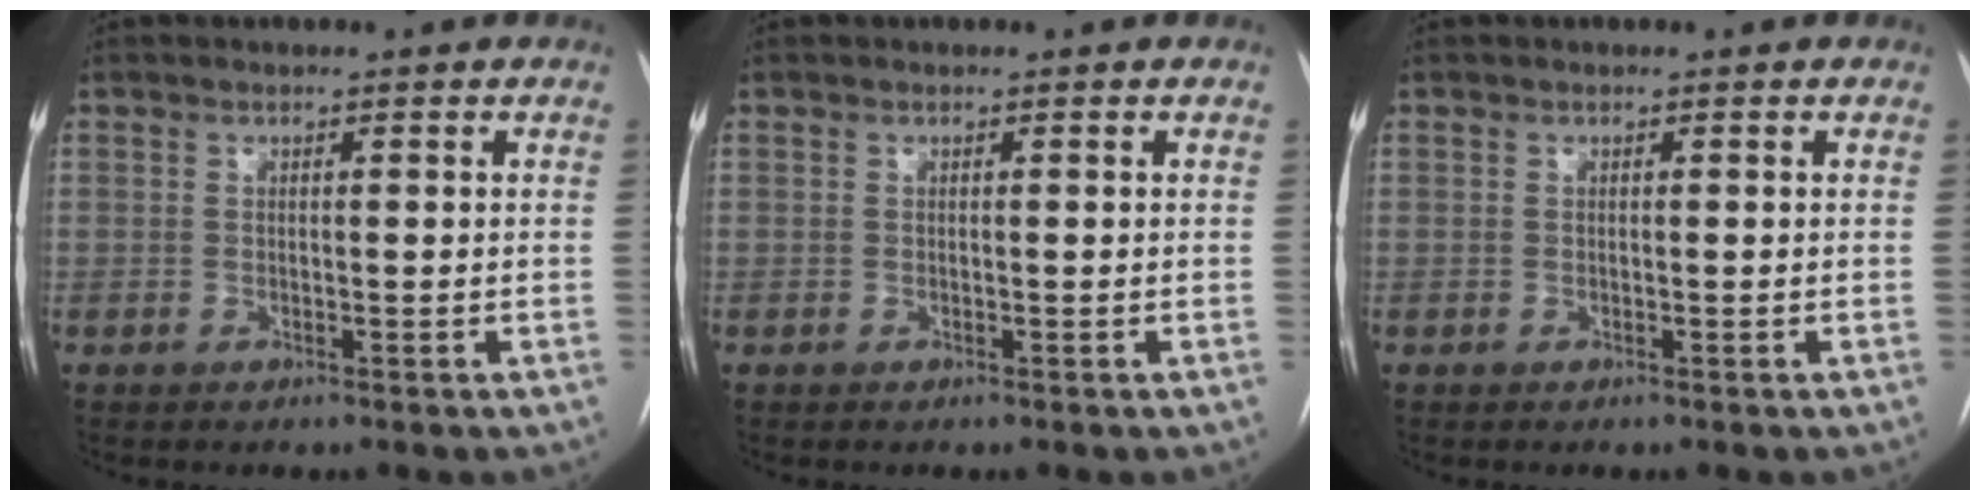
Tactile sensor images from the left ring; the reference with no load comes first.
{"total": 0.0}
{"total": 0.0}